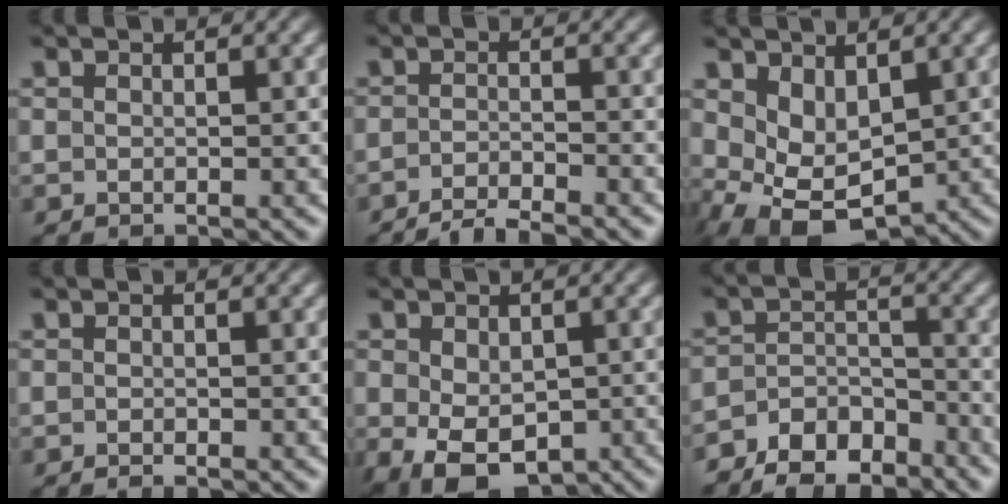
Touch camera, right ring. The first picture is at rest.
{"total": 3.8, "force": [-3.6, 0.8, 1.0], "torque": [-0.014, -0.010, -0.059]}
{"total": 8.6, "force": [-2.0, 6.5, 5.3], "torque": [-0.113, -0.050, -0.018]}
{"total": 0.8, "force": [-0.8, -0.2, 0.0], "torque": [-0.003, -0.005, -0.012]}
{"total": 7.5, "force": [-4.3, 4.6, 4.1], "torque": [-0.092, -0.058, -0.039]}
{"total": 6.9, "force": [-5.4, 3.4, 2.7], "torque": [-0.040, -0.018, -0.088]}